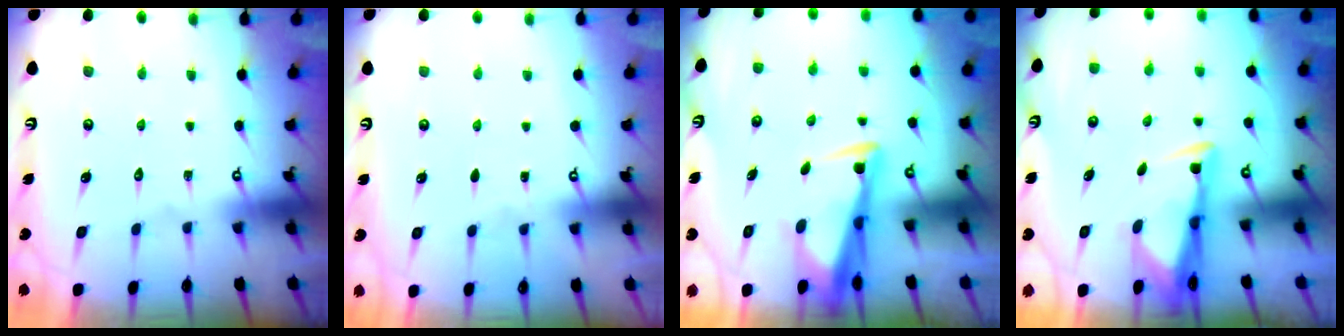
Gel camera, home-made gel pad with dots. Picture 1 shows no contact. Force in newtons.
{"total": 2.5, "press": 2.5, "slide": 0.3}
{"total": 4.0, "press": 3.8, "slide": 1.2}
{"total": 2.9, "press": 2.8, "slide": 0.9}